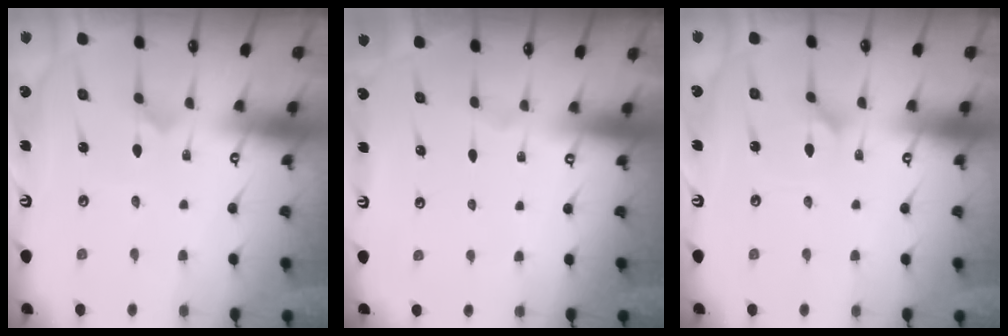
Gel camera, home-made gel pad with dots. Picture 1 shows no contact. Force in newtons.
{"total": 0.0}
{"total": 2.3, "press": 2.3, "slide": 0.1}